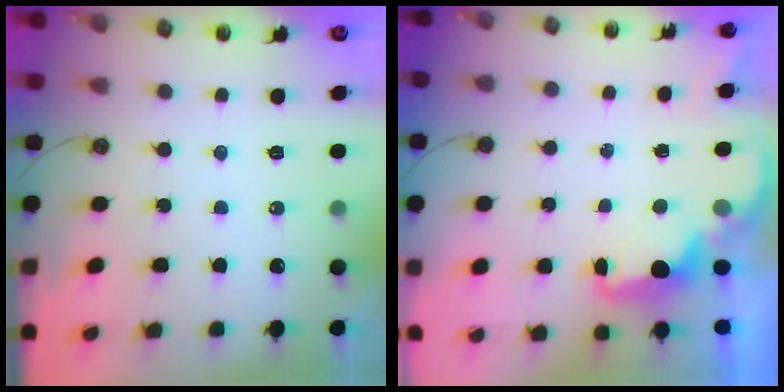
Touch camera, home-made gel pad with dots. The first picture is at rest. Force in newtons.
{"total": 2.1, "press": 1.9, "slide": 0.8}